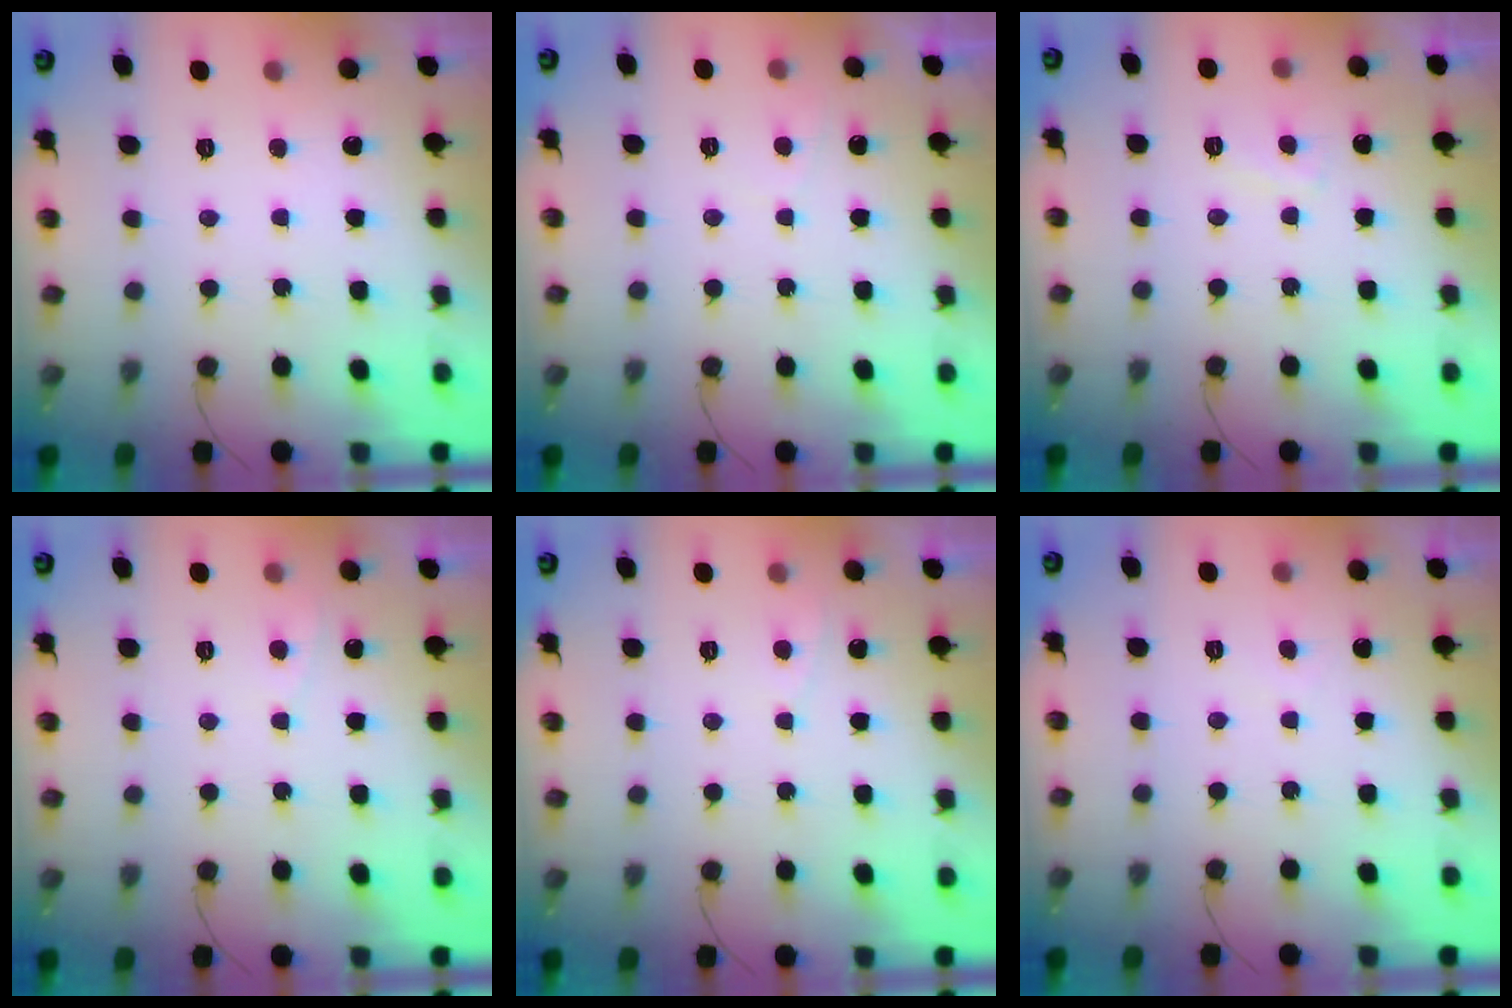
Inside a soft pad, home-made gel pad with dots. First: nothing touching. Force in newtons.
{"total": 1.9, "press": 1.8, "slide": 0.6}
{"total": 3.0, "press": 2.9, "slide": 0.8}
{"total": 2.3, "press": 2.3, "slide": 0.3}
{"total": 2.3, "press": 2.3, "slide": 0.3}
{"total": 0.6, "press": 0.5, "slide": 0.4}